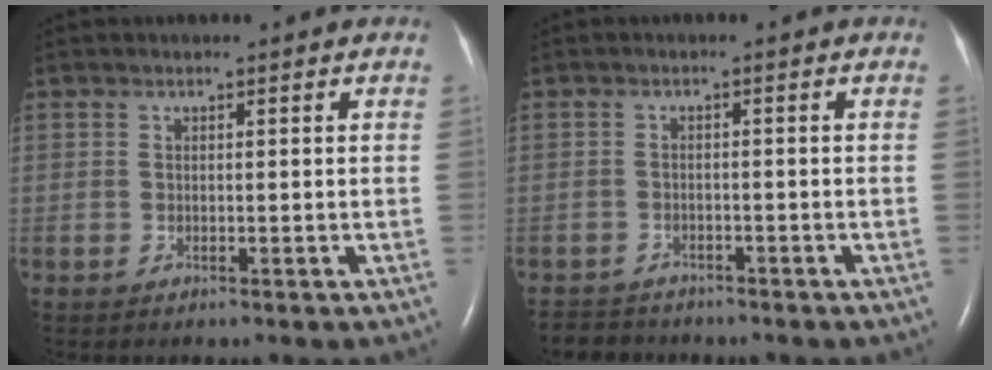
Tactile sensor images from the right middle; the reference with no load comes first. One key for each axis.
{"total": 4.1, "fx": -3.8, "fy": 1.4, "fz": -0.3, "tx": 0.000, "ty": -0.008, "tz": -0.063}